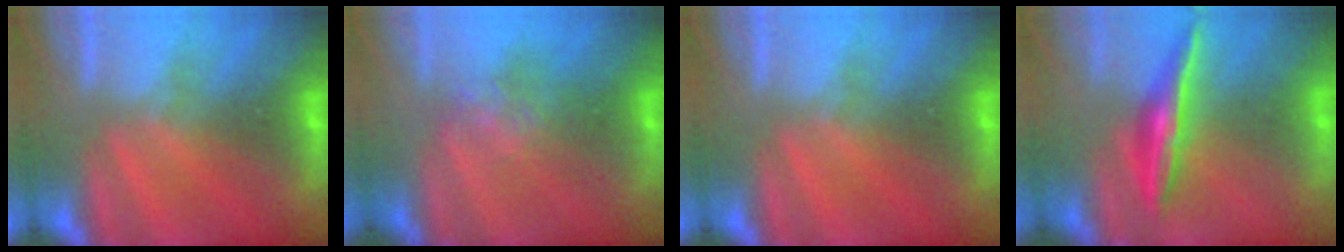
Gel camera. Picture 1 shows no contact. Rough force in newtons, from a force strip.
{"total": 3.8}
{"total": 0.0}
{"total": 1.5}